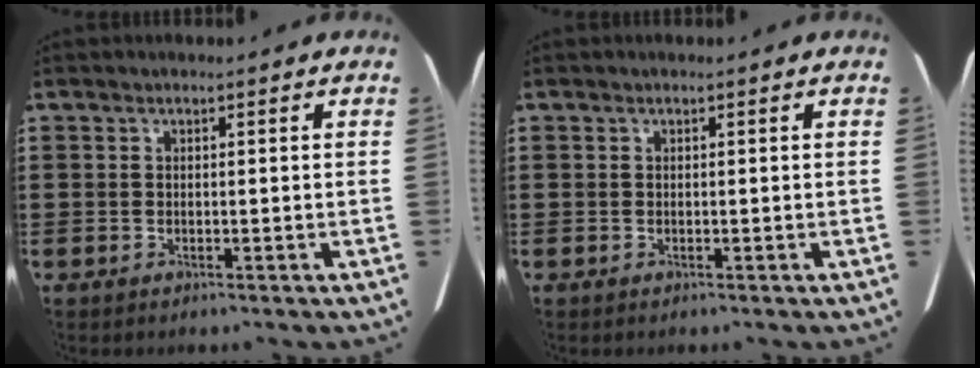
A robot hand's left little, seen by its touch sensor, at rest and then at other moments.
{"total": 0.0}